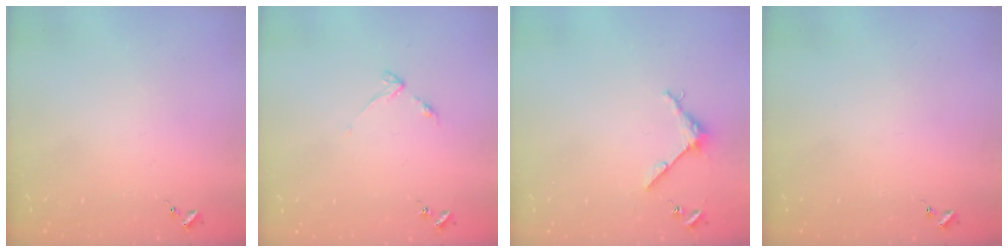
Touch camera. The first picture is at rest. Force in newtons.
{"total": 4.2, "press": 4.1, "slide": 0.4}
{"total": 4.0, "press": 4.0, "slide": 0.4}
{"total": 0.0}